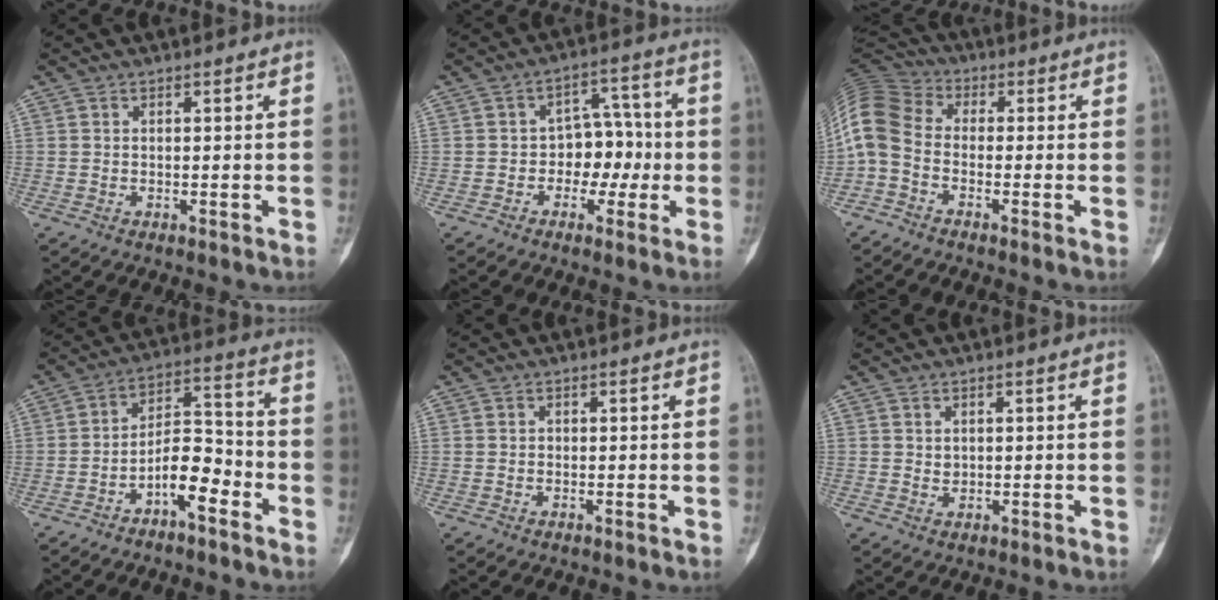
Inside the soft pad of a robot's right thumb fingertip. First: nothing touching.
{"total": 8.0, "force": [-1.2, 5.8, 5.3], "torque": [-0.029, 0.036, -0.027]}
{"total": 11.3, "force": [-2.4, 8.0, 7.6], "torque": [-0.164, 0.040, -0.067]}
{"total": 9.0, "force": [-4.6, 3.9, 6.7], "torque": [-0.103, 0.056, -0.083]}
{"total": 0.0}
{"total": 1.2, "force": [0.4, 1.0, 0.6], "torque": [-0.007, -0.003, 0.011]}